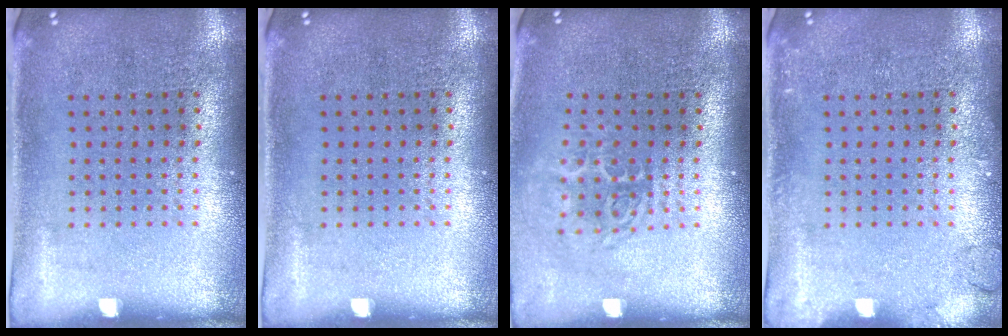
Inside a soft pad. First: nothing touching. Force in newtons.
{"total": 0.0}
{"total": 1.7, "press": 1.2, "slide": 1.2}
{"total": 1.2, "press": 1.1, "slide": 0.2}